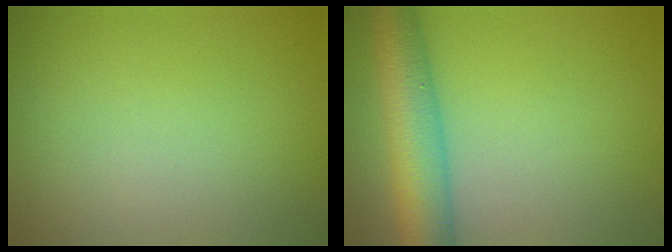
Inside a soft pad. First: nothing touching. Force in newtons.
{"total": 7.4, "press": 7.4, "slide": 0.3}